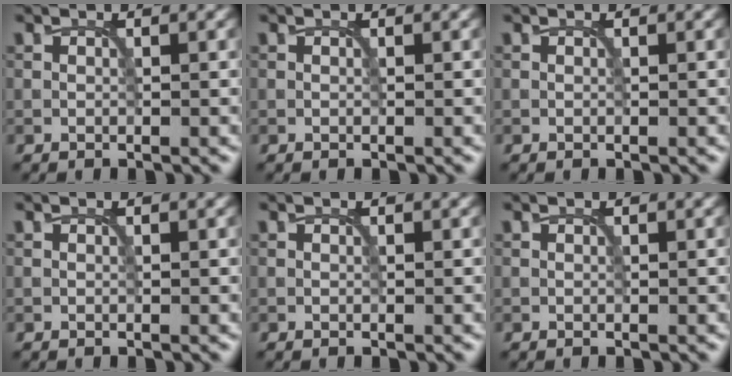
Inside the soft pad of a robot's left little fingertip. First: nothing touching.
{"total": 0.0}
{"total": 0.0}
{"total": 0.0}
{"total": 0.0}
{"total": 0.0}